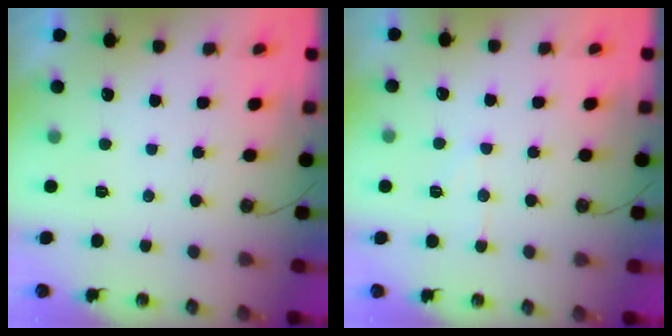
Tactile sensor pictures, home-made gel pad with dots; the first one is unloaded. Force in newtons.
{"total": 5.9, "press": 5.8, "slide": 0.6}